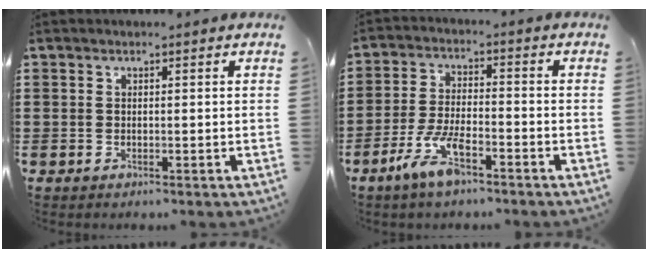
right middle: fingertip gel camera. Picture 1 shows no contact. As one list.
[{"total": 7.3, "force": [-4.4, 2.3, 5.3], "torque": [-0.118, -0.001, -0.083]}]